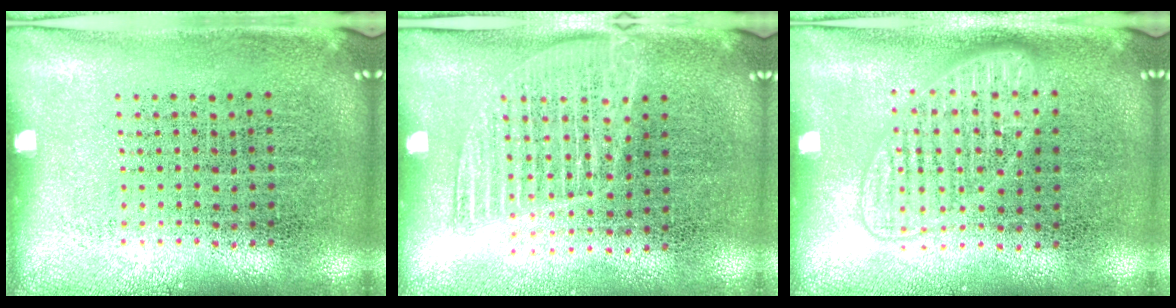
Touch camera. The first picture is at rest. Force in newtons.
{"total": 1.3, "press": 1.1, "slide": 0.6}
{"total": 1.5, "press": 1.4, "slide": 0.2}